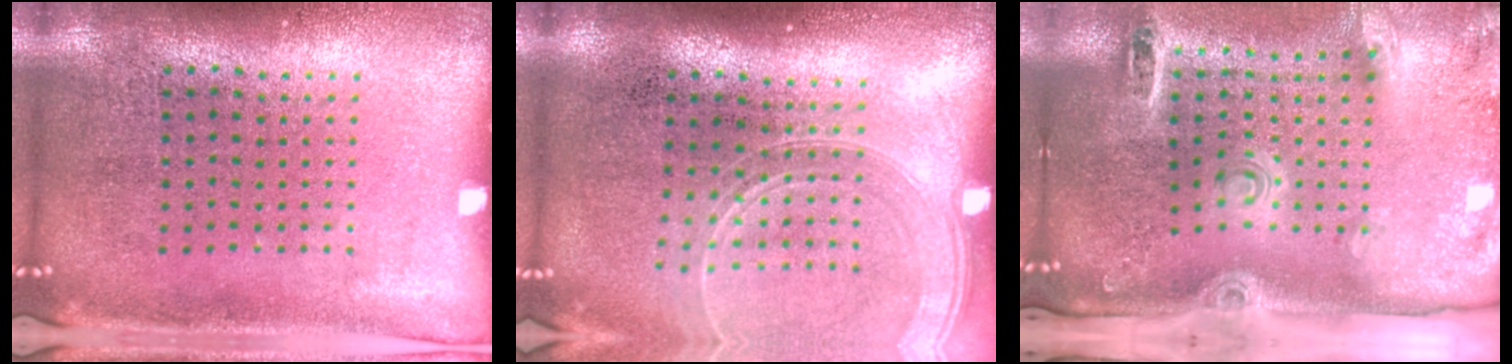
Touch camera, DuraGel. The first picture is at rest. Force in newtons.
{"total": 1.7, "press": 1.6, "slide": 0.6}
{"total": 2.9, "press": 2.0, "slide": 2.1}